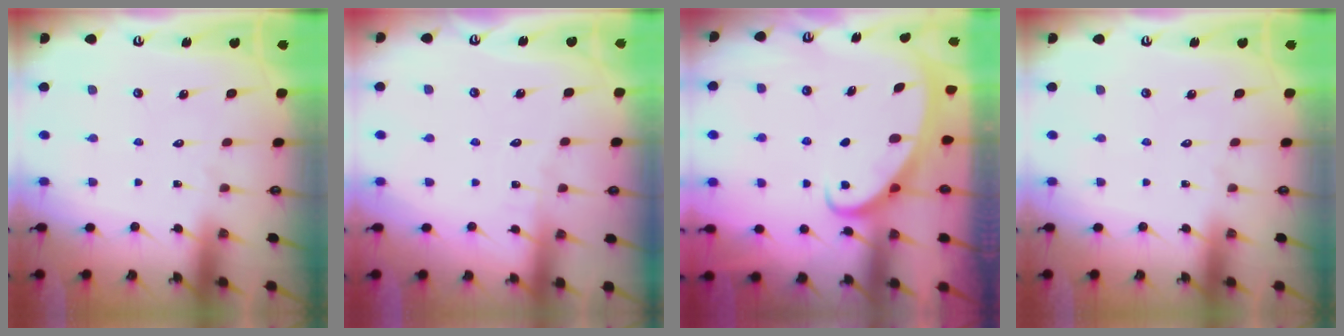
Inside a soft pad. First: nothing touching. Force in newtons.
{"total": 1.8, "press": 1.8, "slide": 0.2}
{"total": 2.3, "press": 2.3, "slide": 0.3}
{"total": 0.0}